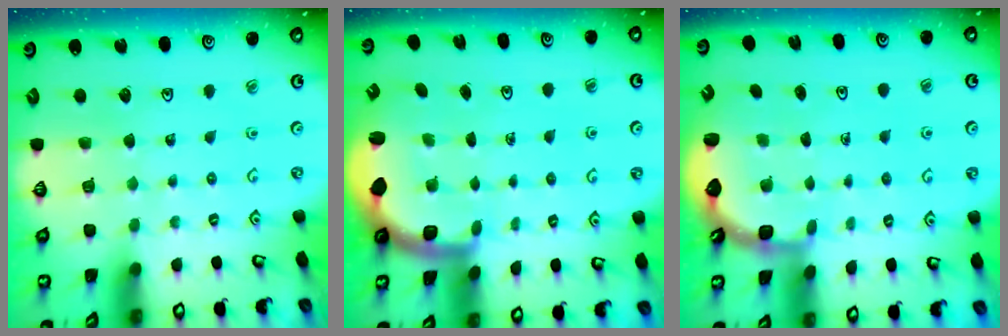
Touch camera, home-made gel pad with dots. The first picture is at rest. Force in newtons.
{"total": 3.4, "press": 3.3, "slide": 0.8}
{"total": 2.4, "press": 2.0, "slide": 1.3}